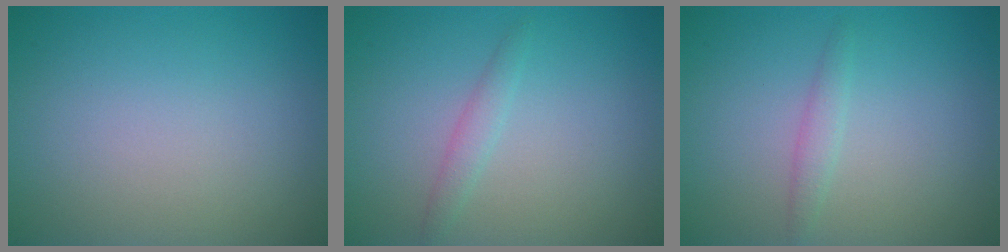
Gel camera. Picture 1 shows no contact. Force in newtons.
{"total": 1.2, "press": 1.2, "slide": 0.1}
{"total": 1.1, "press": 1.1, "slide": 0.0}